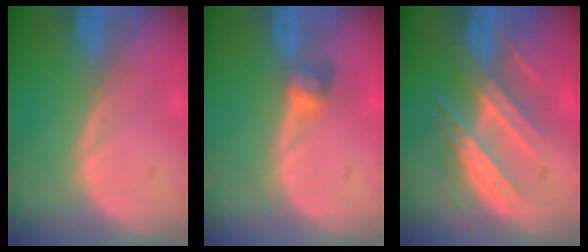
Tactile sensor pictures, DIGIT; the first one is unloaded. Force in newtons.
{"total": 2.7, "press": 2.4, "slide": 1.2}
{"total": 7.7, "press": 7.2, "slide": 2.5}